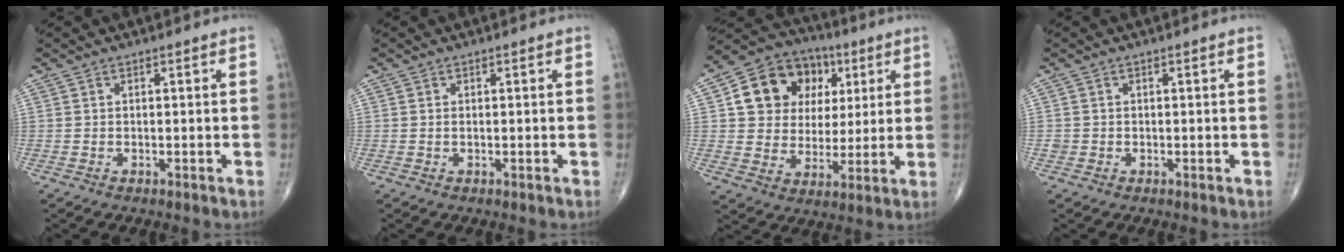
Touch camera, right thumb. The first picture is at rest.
{"total": 0.0}
{"total": 16.1, "force": [4.9, 13.2, 7.9], "torque": [-0.092, 0.008, 0.083]}
{"total": 0.9, "force": [-0.2, 0.9, 0.1], "torque": [0.001, 0.004, -0.003]}